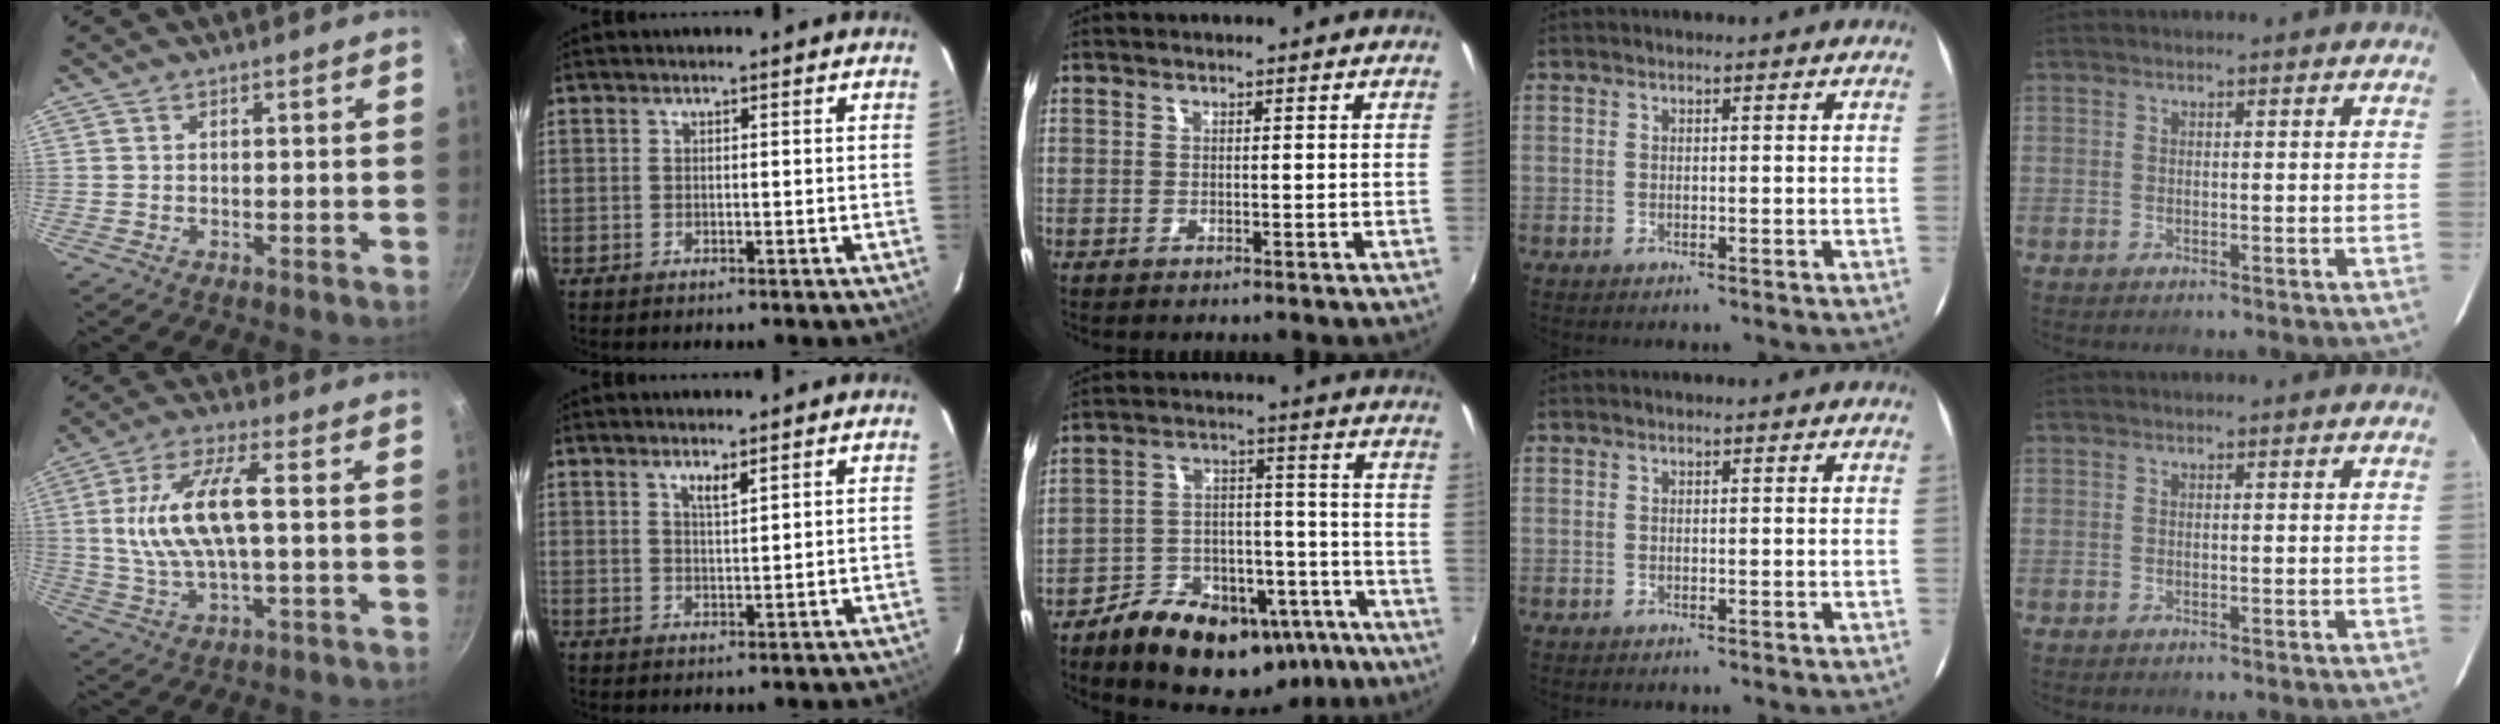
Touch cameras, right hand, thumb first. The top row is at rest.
{"thumb": {"total": 13.4, "force": [0.8, 4.9, 12.5], "torque": [-0.249, 0.013, 0.013]}, "index": {"total": 2.5, "force": [1.6, 0.5, 1.8], "torque": [-0.029, 0.002, 0.029]}, "middle": {"total": 23.1, "force": [-15.6, 12.2, 11.9], "torque": [-0.202, 0.026, -0.196]}}